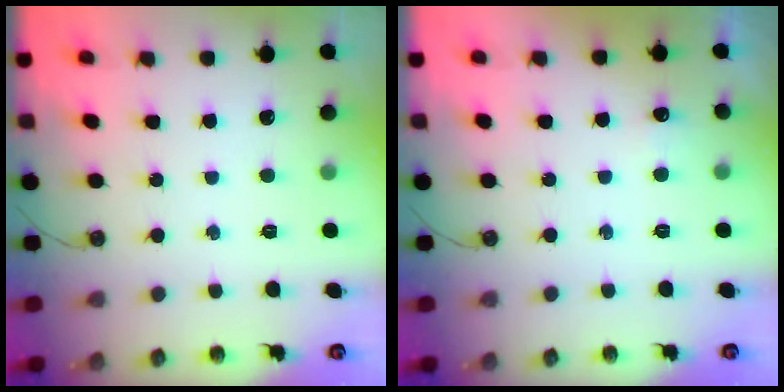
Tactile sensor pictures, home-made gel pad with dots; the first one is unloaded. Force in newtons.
{"total": 4.7, "press": 3.9, "slide": 2.5}